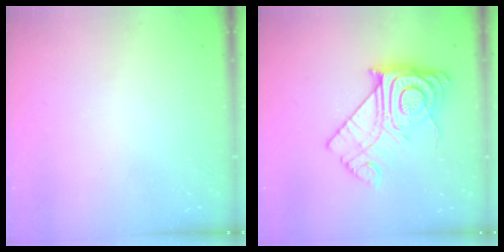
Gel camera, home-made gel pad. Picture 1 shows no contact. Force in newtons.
{"total": 17.2, "press": 17.1, "slide": 1.5}